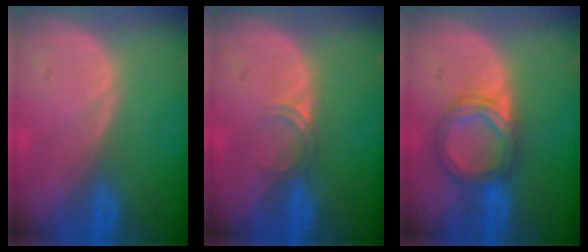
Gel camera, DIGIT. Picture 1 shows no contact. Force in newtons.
{"total": 1.8, "press": 1.5, "slide": 1.1}
{"total": 5.7, "press": 5.7, "slide": 0.3}